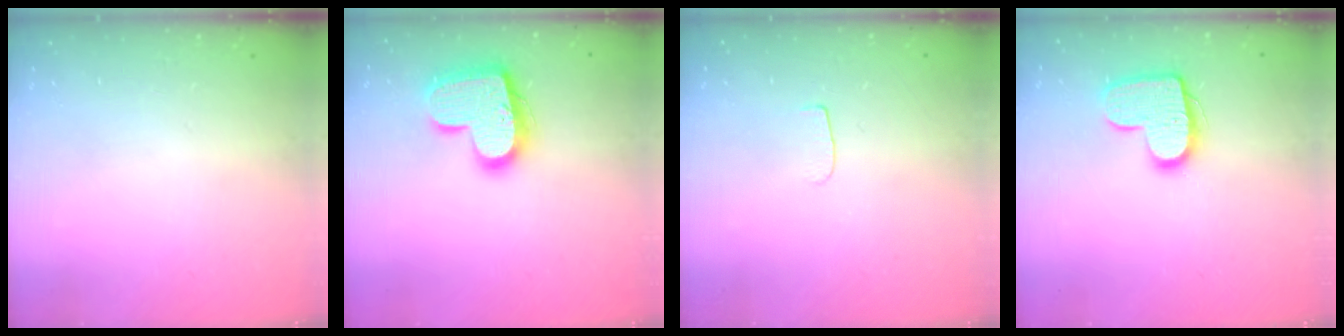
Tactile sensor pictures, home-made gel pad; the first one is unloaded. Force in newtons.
{"total": 17.8, "press": 17.8, "slide": 1.2}
{"total": 3.3, "press": 3.3, "slide": 0.3}
{"total": 12.8, "press": 12.8, "slide": 0.6}